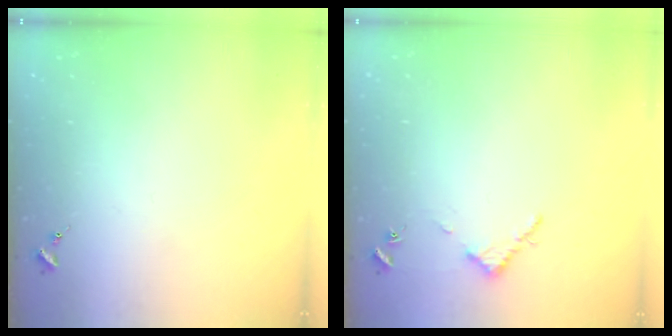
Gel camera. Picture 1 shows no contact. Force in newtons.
{"total": 2.8, "press": 2.8, "slide": 0.3}